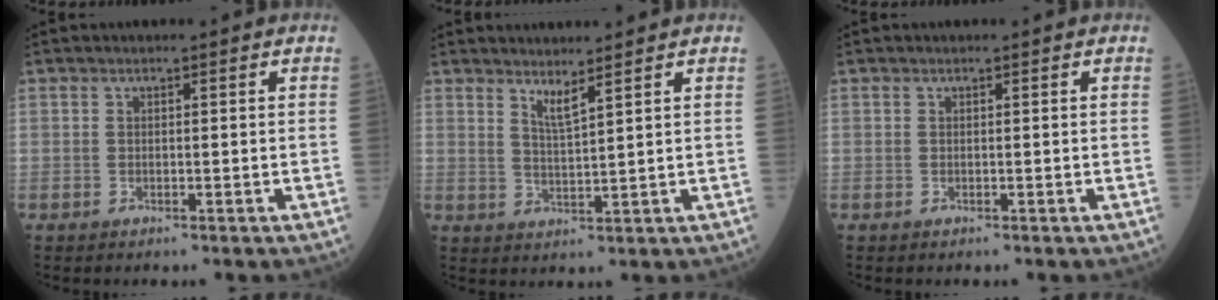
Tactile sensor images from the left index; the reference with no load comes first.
{"total": 2.7, "force": [2.2, -0.4, 1.5], "torque": [-0.031, -0.016, 0.045]}
{"total": 0.0}